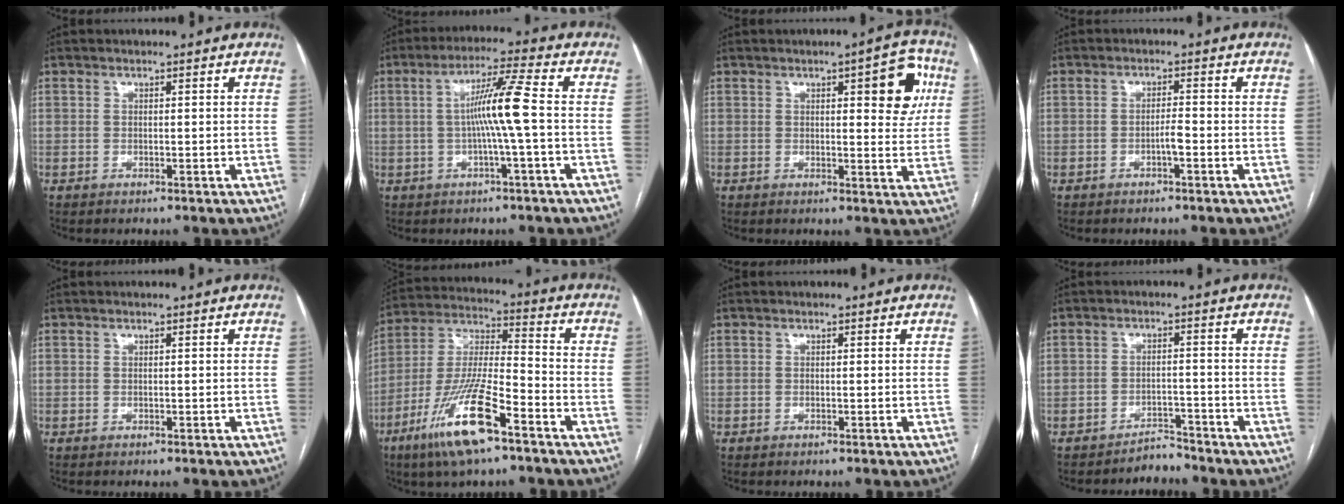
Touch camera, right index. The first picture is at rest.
{"total": 7.9, "force": [-0.4, -1.2, 7.8], "torque": [-0.144, 0.011, -0.008]}
{"total": 8.2, "force": [2.9, 2.4, 7.3], "torque": [-0.080, 0.011, 0.031]}
{"total": 2.0, "force": [-0.9, 0.2, 1.8], "torque": [-0.029, 0.001, -0.017]}
{"total": 0.0}
{"total": 15.5, "force": [-8.8, 2.3, 12.6], "torque": [-0.256, -0.023, -0.162]}
{"total": 0.0}
{"total": 2.9, "force": [-2.7, 0.8, -0.5], "torque": [0.014, -0.002, -0.042]}